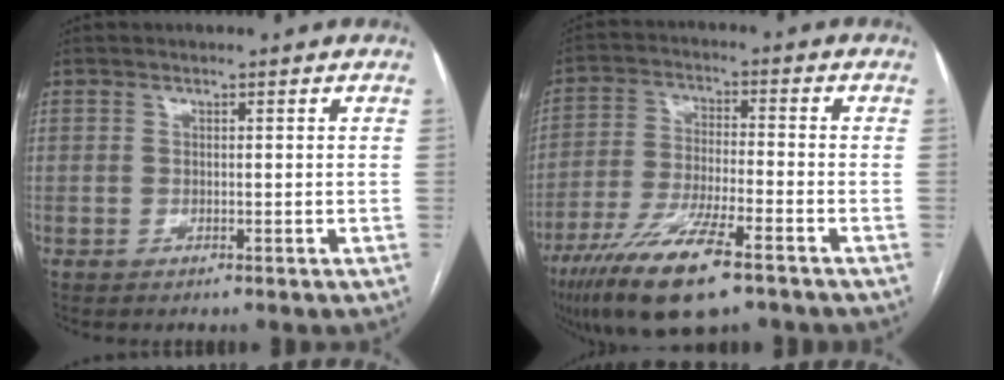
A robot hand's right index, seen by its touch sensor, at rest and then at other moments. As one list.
[{"total": 13.7, "force": [-8.8, 2.0, 10.3], "torque": [-0.204, -0.030, -0.155]}]